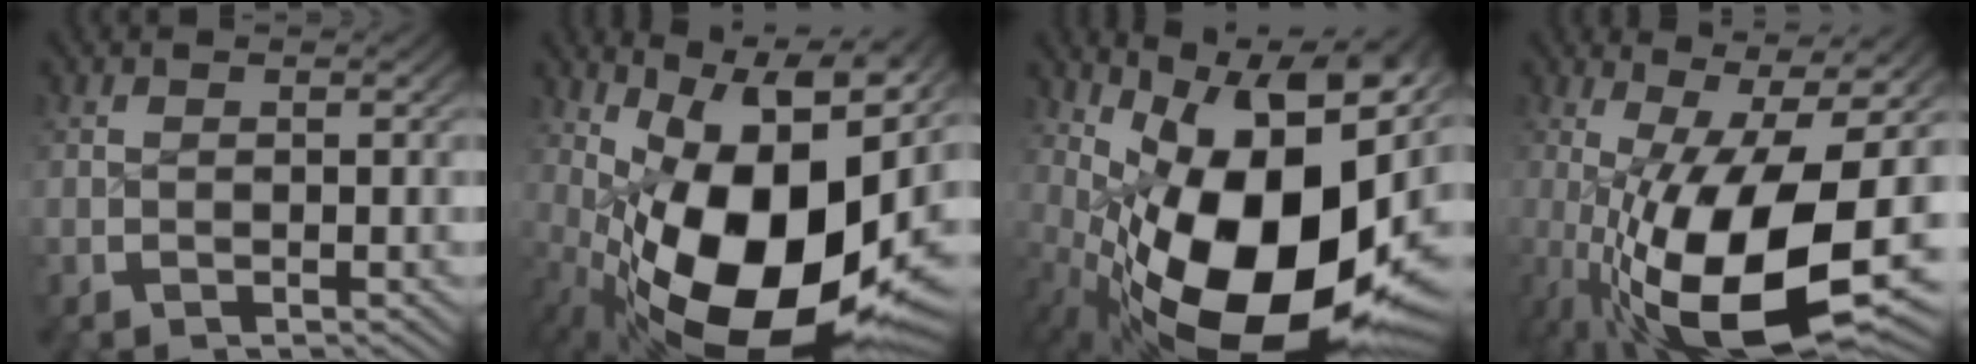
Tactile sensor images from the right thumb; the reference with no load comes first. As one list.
[{"total": 22.2, "force": [-1.3, 12.9, 18.0], "torque": [-0.298, -0.072, 0.021]}, {"total": 24.4, "force": [-1.5, 14.1, 19.9], "torque": [-0.318, -0.072, 0.017]}, {"total": 17.4, "force": [-2.1, 8.3, 15.1], "torque": [-0.276, -0.064, 0.010]}]